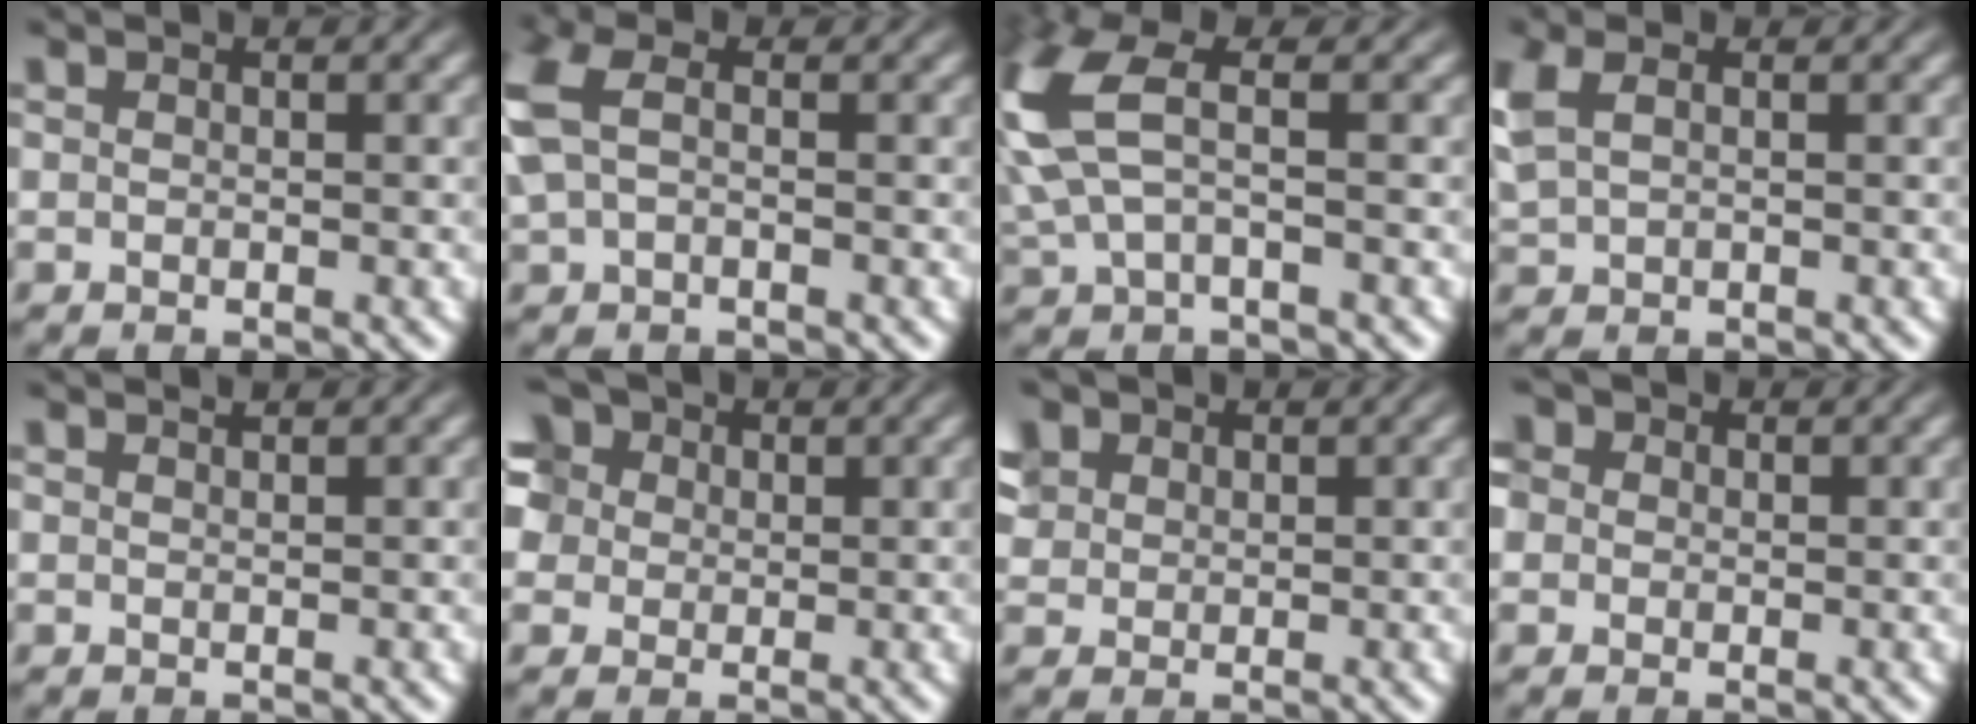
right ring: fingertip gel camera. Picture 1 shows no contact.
{"total": 3.6, "force": [0.2, 2.5, 2.5], "torque": [-0.079, 0.000, 0.008]}
{"total": 8.8, "force": [2.0, 5.7, 6.4], "torque": [-0.155, 0.021, 0.024]}
{"total": 2.7, "force": [0.8, 1.9, 1.7], "torque": [-0.052, 0.001, 0.022]}
{"total": 0.8, "force": [0.8, -0.1, 0.2], "torque": [0.007, 0.004, 0.016]}
{"total": 10.2, "force": [2.9, 8.3, 5.1], "torque": [-0.111, -0.001, 0.042]}
{"total": 5.0, "force": [2.4, 3.9, 2.1], "torque": [-0.047, 0.006, 0.041]}
{"total": 6.5, "force": [0.7, 5.9, 2.7], "torque": [-0.061, 0.005, -0.002]}